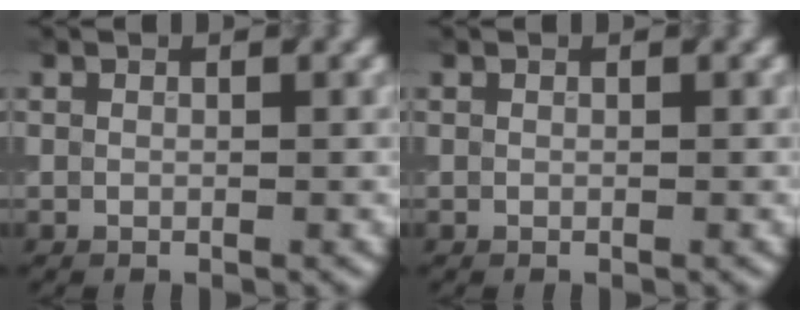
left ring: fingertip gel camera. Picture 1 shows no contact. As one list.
[{"total": 0.0}]